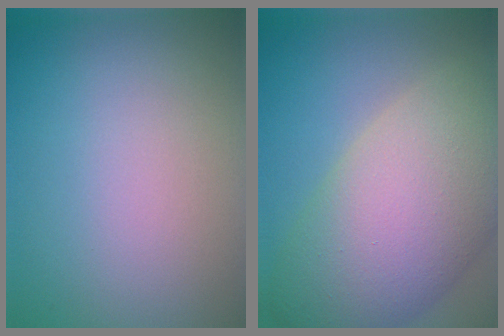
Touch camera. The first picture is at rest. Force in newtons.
{"total": 12.2, "press": 12.2, "slide": 0.9}